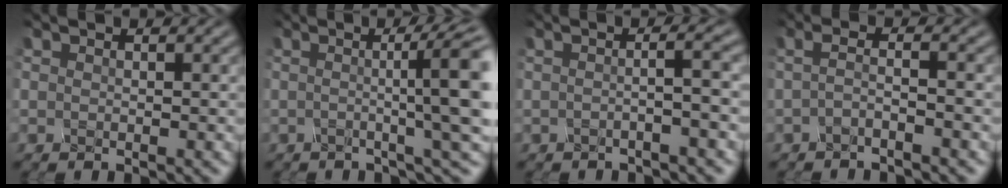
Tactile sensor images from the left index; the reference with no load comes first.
{"total": 9.3, "force": [0.6, 2.0, 9.1], "torque": [-0.089, 0.016, 0.001]}
{"total": 4.1, "force": [-0.3, 1.5, 3.8], "torque": [-0.020, 0.015, -0.031]}
{"total": 1.8, "force": [-1.1, 0.3, 1.5], "torque": [-0.026, -0.008, -0.032]}